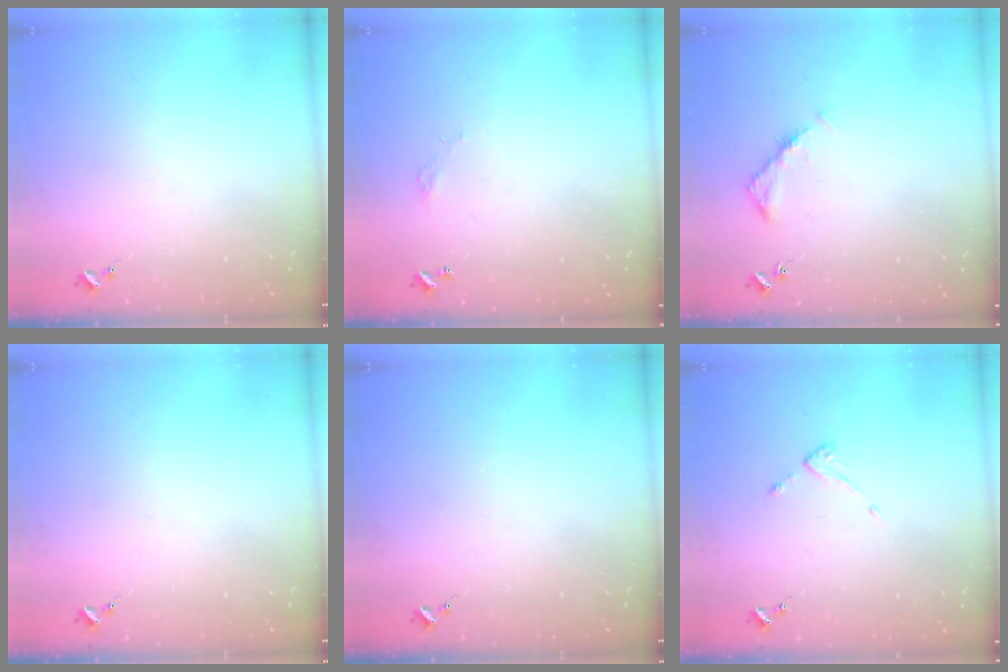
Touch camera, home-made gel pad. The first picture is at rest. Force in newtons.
{"total": 2.7, "press": 2.7, "slide": 0.2}
{"total": 5.0, "press": 4.9, "slide": 0.8}
{"total": 0.0}
{"total": 0.0}
{"total": 2.6, "press": 2.6, "slide": 0.3}